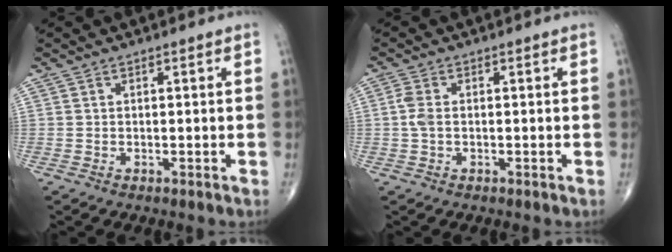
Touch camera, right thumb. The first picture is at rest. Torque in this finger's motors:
{"motor_torque": [0.65, 0.84, 0.48, -0.21, 0.04]}